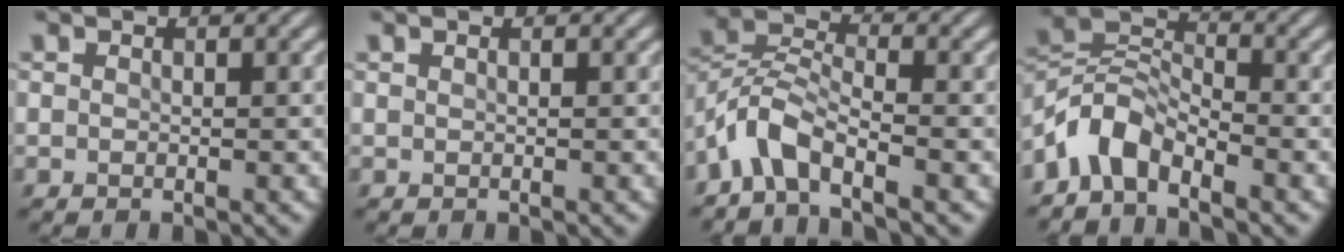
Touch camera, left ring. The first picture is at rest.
{"total": 0.0}
{"total": 4.1, "force": [-2.9, 1.4, 2.5], "torque": [-0.047, 0.009, -0.067]}
{"total": 4.6, "force": [-3.3, 2.3, 2.2], "torque": [-0.039, 0.011, -0.077]}